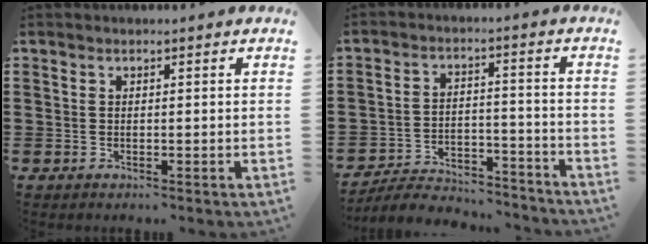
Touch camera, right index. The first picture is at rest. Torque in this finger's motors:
{"motor_torque": [-0.97, -0.90, -0.10, -0.17]}